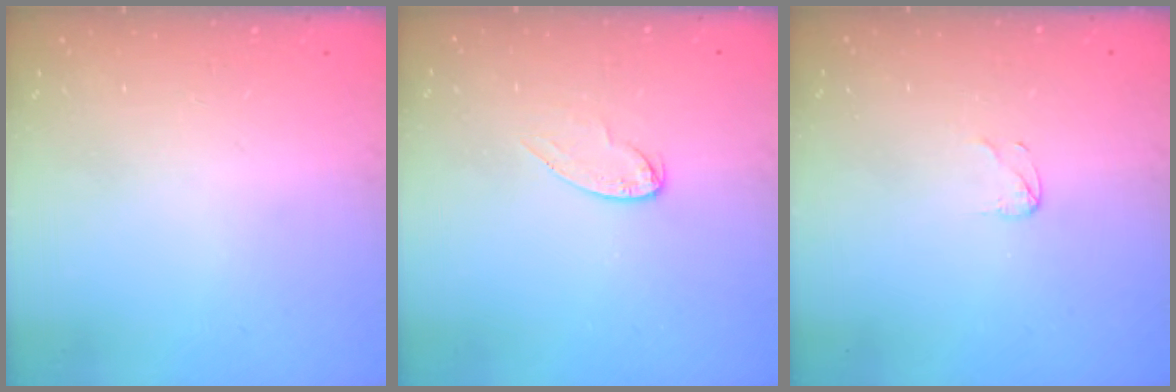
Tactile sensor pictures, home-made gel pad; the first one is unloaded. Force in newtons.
{"total": 6.2, "press": 6.2, "slide": 0.4}
{"total": 2.6, "press": 2.6, "slide": 0.2}